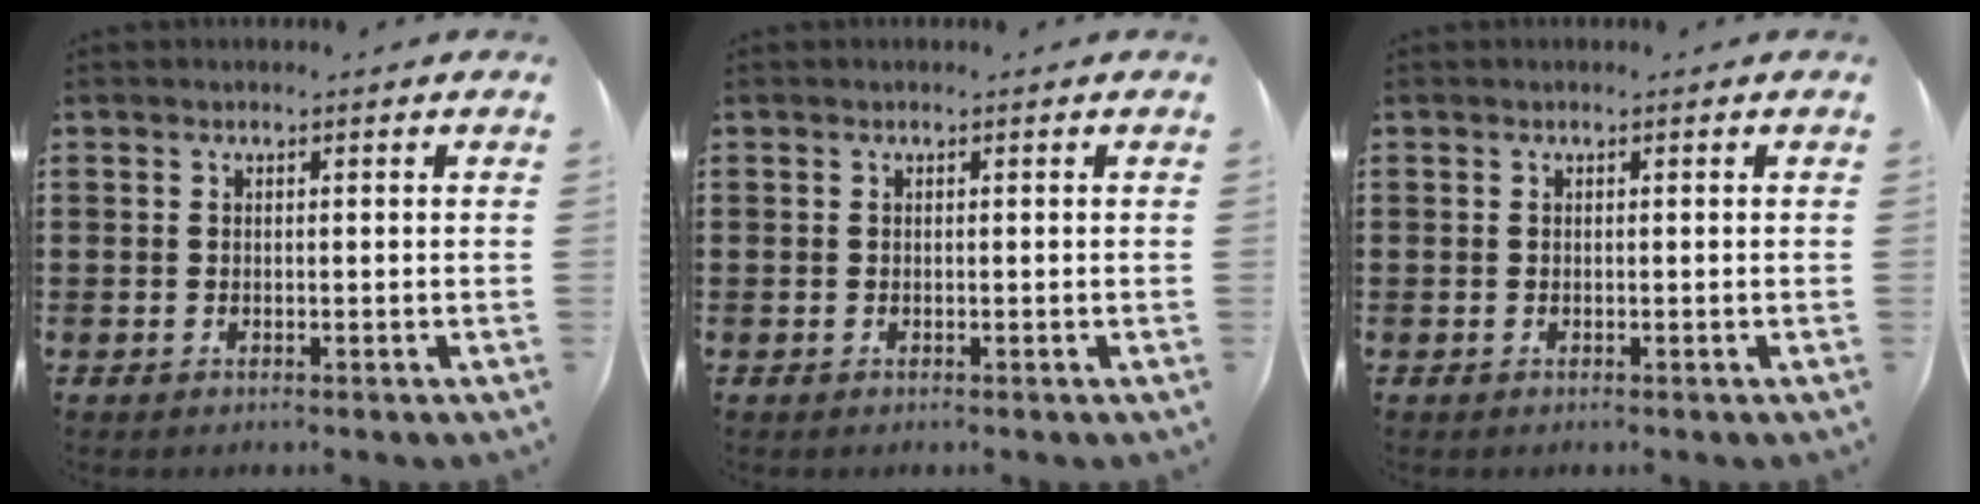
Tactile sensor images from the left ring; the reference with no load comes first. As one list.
[{"total": 0.0}, {"total": 0.0}]